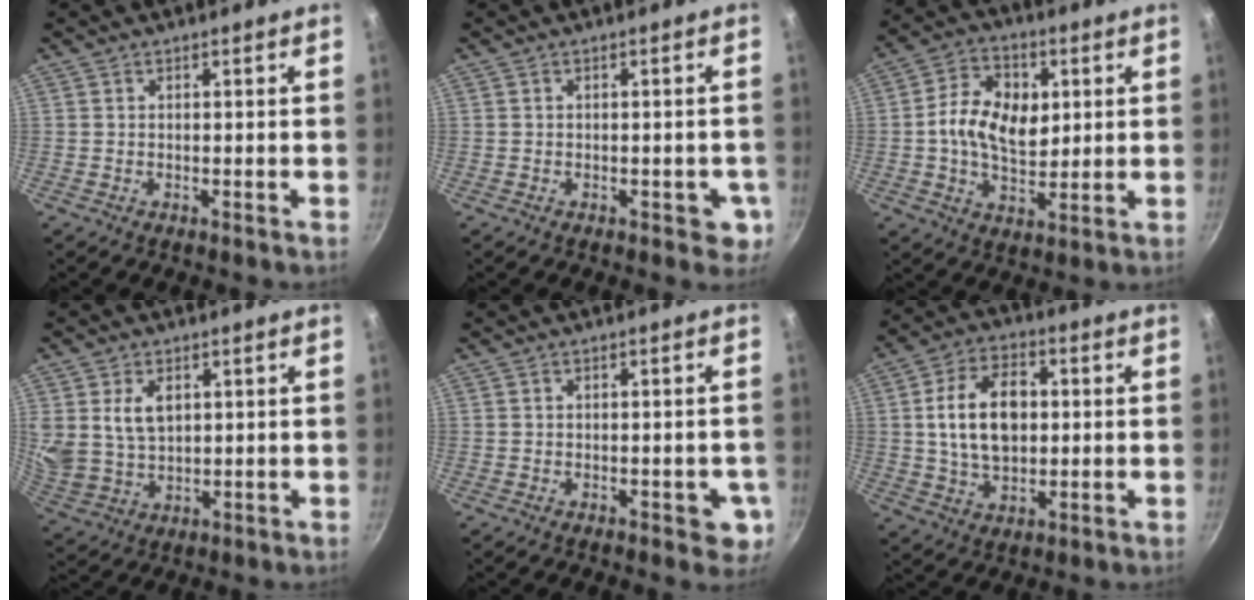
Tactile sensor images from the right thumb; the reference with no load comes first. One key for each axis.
{"total": 4.2, "fx": -1.1, "fy": 2.6, "fz": 3.2, "tx": -0.011, "ty": 0.004, "tz": -0.013}
{"total": 12.2, "fx": 1.6, "fy": 8.3, "fz": 8.8, "tx": -0.131, "ty": 0.001, "tz": 0.019}
{"total": 9.1, "fx": 2.7, "fy": 6.2, "fz": 6.0, "tx": -0.101, "ty": -0.020, "tz": 0.063}
{"total": 5.1, "fx": -1.4, "fy": 2.6, "fz": 4.2, "tx": -0.024, "ty": 0.004, "tz": -0.017}
{"total": 13.6, "fx": 1.3, "fy": 8.8, "fz": 10.2, "tx": -0.154, "ty": 0.012, "tz": 0.021}